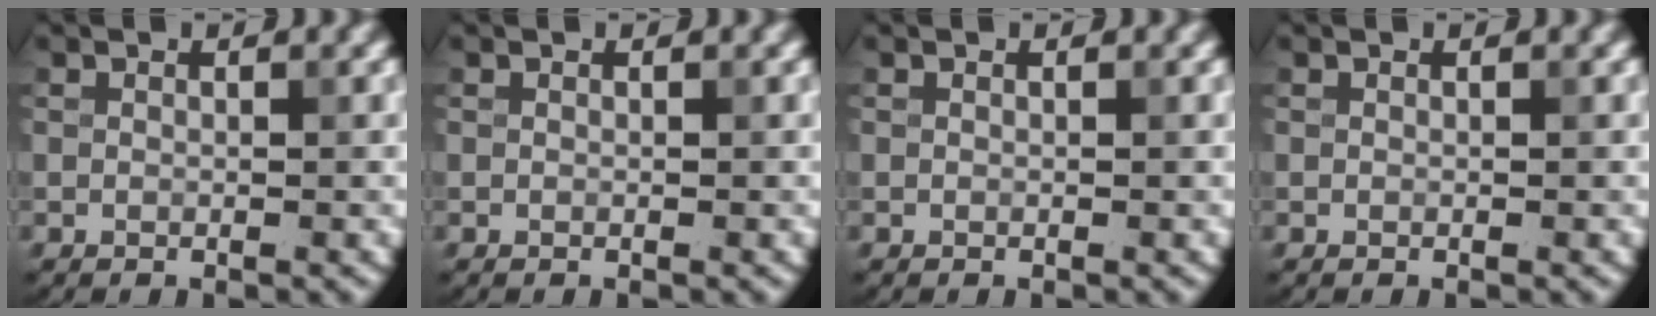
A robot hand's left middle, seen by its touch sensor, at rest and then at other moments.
{"total": 0.0}
{"total": 0.0}
{"total": 0.0}